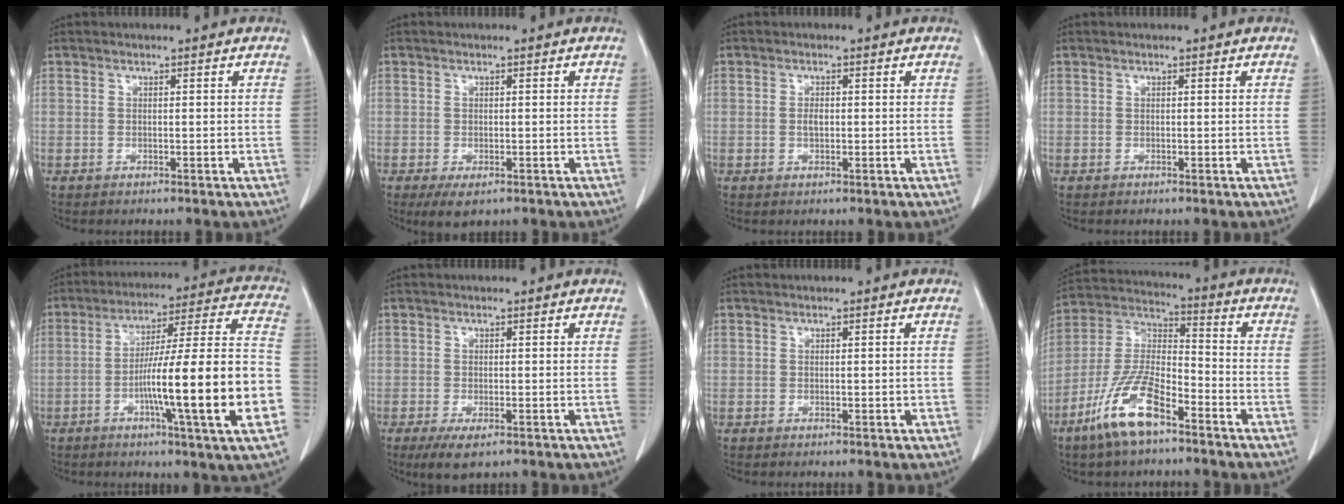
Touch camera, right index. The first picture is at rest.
{"total": 3.3, "force": [-1.8, 1.6, 2.3], "torque": [-0.037, -0.007, -0.020]}
{"total": 1.4, "force": [-0.1, 0.6, 1.2], "torque": [-0.025, 0.001, -0.001]}
{"total": 0.0}
{"total": 20.9, "force": [-5.8, -0.1, 20.1], "torque": [-0.273, 0.008, -0.090]}
{"total": 3.8, "force": [-2.1, 1.4, 2.9], "torque": [-0.054, -0.008, -0.029]}
{"total": 0.7, "force": [-0.1, 0.4, 0.6], "torque": [-0.011, 0.005, 0.004]}
{"total": 12.8, "force": [-7.7, 3.9, 9.5], "torque": [-0.205, -0.004, -0.148]}